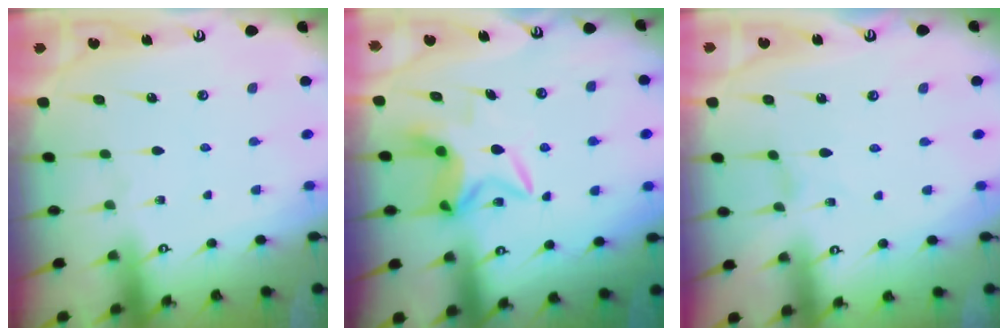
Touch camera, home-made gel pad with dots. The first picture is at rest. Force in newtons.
{"total": 6.4, "press": 6.4, "slide": 0.7}
{"total": 0.0}